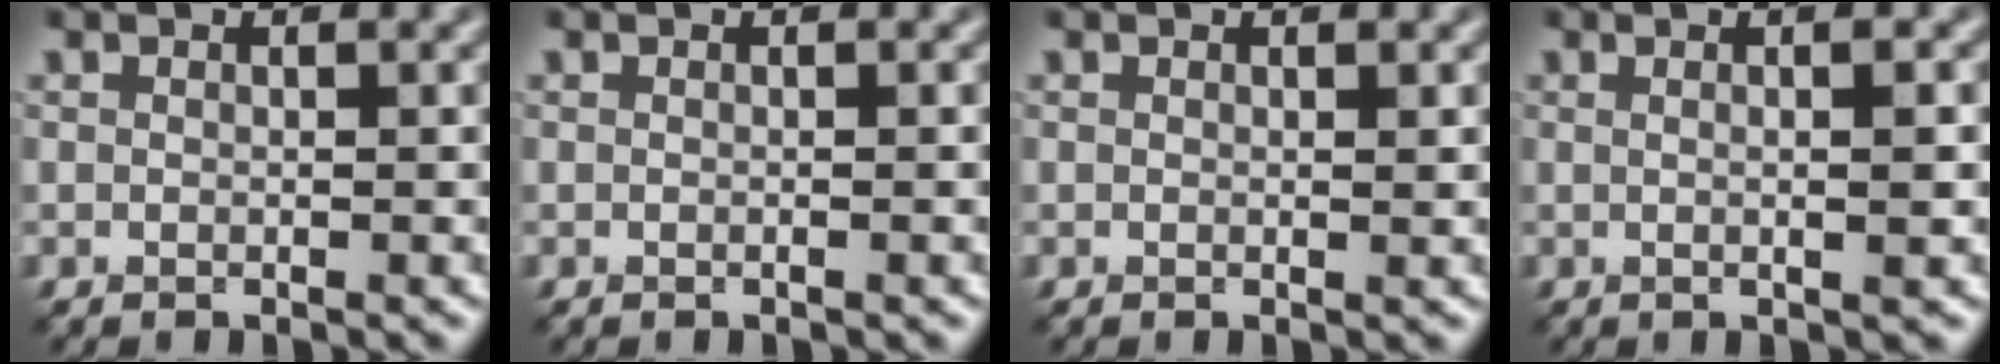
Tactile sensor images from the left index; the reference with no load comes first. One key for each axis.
{"total": 0.6, "fx": 0.0, "fy": 0.2, "fz": 0.6, "tx": -0.005, "ty": -0.001, "tz": -0.004}
{"total": 0.7, "fx": 0.3, "fy": 0.1, "fz": 0.7, "tx": -0.008, "ty": 0.000, "tz": 0.004}
{"total": 4.7, "fx": 0.9, "fy": 1.7, "fz": 4.3, "tx": -0.027, "ty": 0.012, "tz": -0.013}